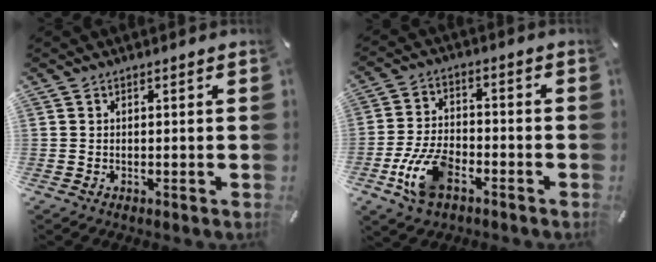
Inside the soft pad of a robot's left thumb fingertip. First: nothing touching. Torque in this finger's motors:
{"motor_torque": [1.23, 1.70, 1.02, 0.67, 0.09]}